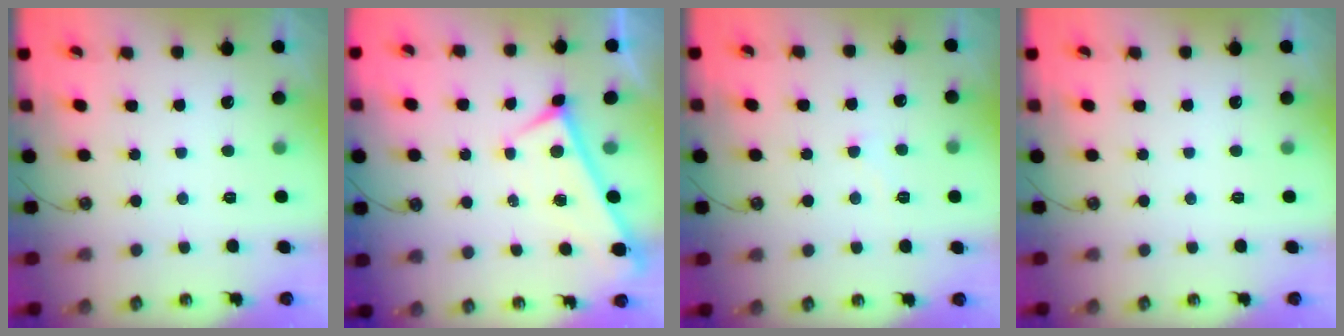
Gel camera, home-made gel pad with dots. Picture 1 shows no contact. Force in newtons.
{"total": 0.0}
{"total": 5.0, "press": 5.0, "slide": 0.4}
{"total": 0.0}